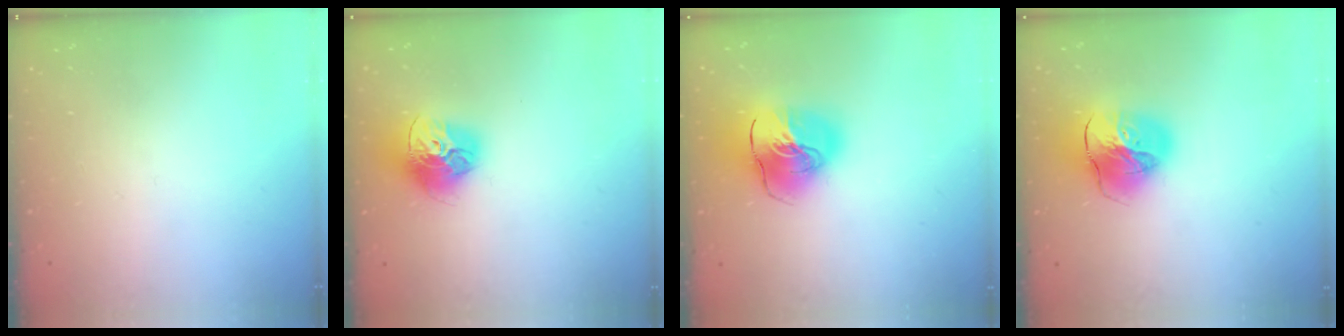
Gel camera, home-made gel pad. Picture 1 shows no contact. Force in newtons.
{"total": 16.0, "press": 15.9, "slide": 1.7}
{"total": 18.1, "press": 17.9, "slide": 2.6}
{"total": 19.2, "press": 19.0, "slide": 2.1}